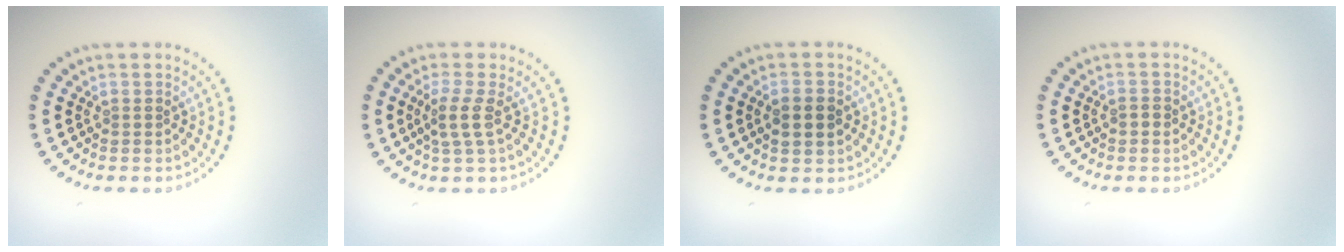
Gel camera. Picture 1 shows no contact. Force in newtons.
{"total": 2.2, "press": 1.7, "slide": 1.3}
{"total": 2.3, "press": 2.3, "slide": 0.2}
{"total": 0.9, "press": 0.9, "slide": 0.2}